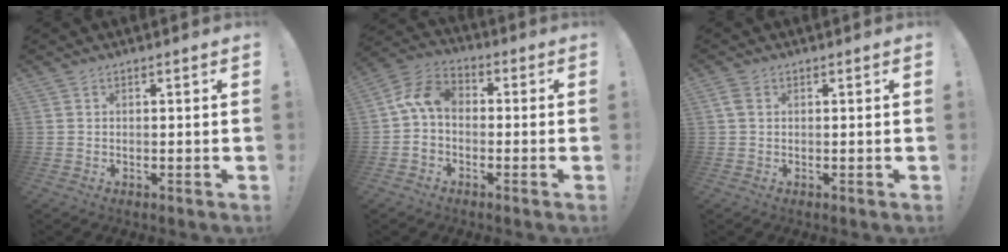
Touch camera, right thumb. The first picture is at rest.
{"total": 9.2, "force": [-0.2, 6.2, 6.9], "torque": [-0.145, 0.022, 0.002]}
{"total": 2.3, "force": [0.6, 1.5, 1.6], "torque": [-0.028, 0.003, 0.012]}